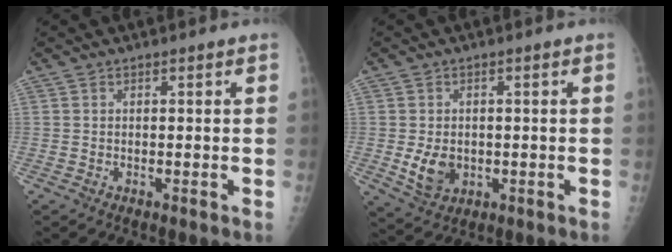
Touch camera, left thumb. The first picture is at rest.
{"total": 5.8, "force": [-0.7, 4.5, 3.6], "torque": [-0.048, -0.005, 0.000]}